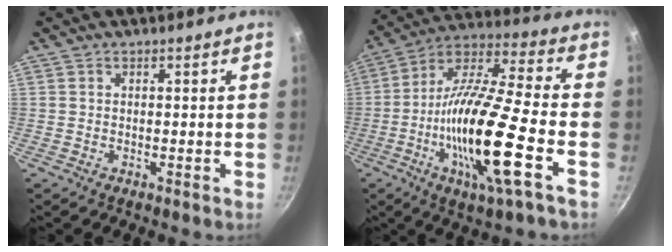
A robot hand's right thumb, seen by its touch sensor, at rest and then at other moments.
{"total": 21.6, "force": [-6.2, 3.8, 20.3], "torque": [-0.365, 0.024, -0.129]}